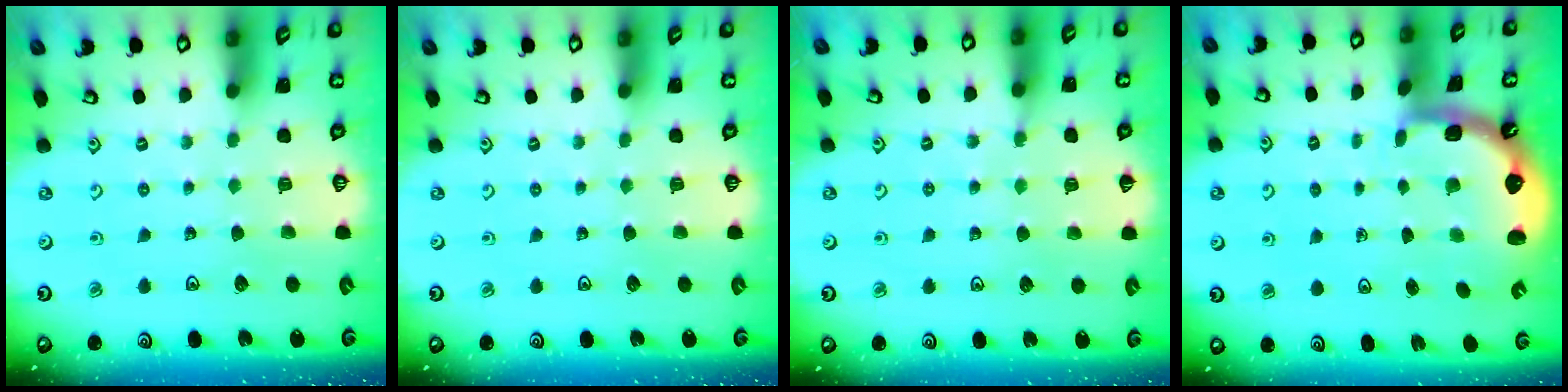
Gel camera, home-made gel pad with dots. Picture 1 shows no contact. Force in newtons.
{"total": 0.0}
{"total": 4.9, "press": 4.9, "slide": 0.8}
{"total": 2.8, "press": 1.6, "slide": 2.2}